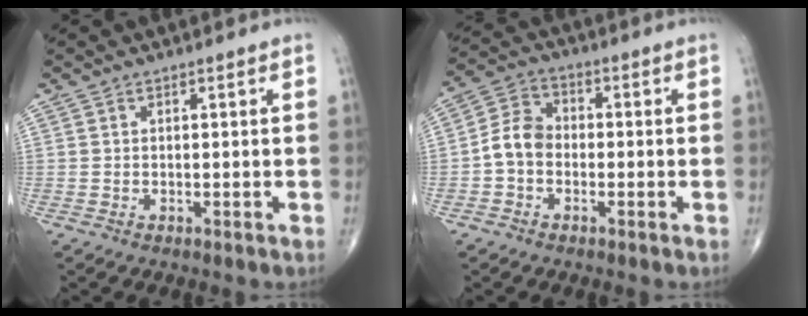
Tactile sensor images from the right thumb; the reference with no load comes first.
{"total": 6.4, "force": [-1.4, 4.9, 3.9], "torque": [-0.061, 0.024, -0.041]}